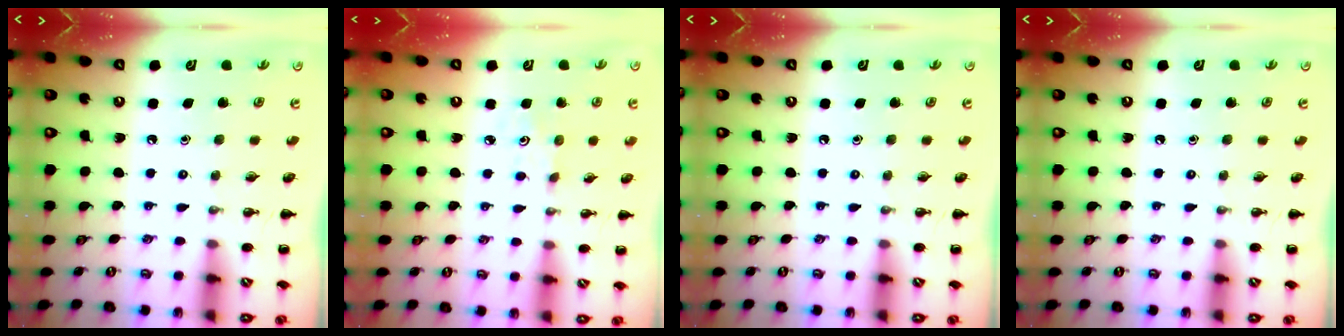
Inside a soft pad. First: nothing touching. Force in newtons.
{"total": 2.6, "press": 2.5, "slide": 0.7}
{"total": 0.0}
{"total": 0.0}